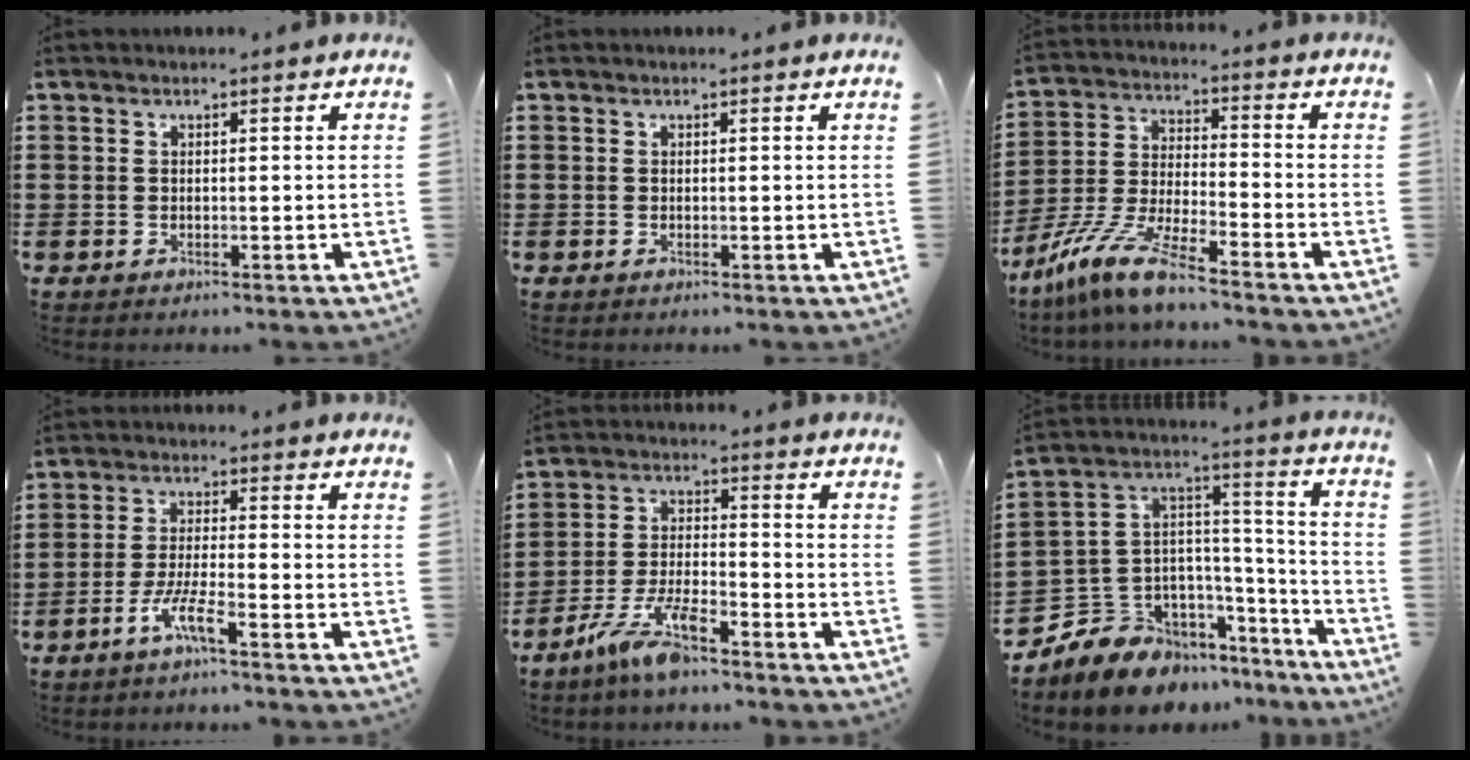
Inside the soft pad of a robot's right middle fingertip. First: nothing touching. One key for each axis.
{"total": 0.0}
{"total": 9.6, "fx": -8.2, "fy": 0.3, "fz": 5.0, "tx": -0.121, "ty": -0.002, "tz": -0.170}
{"total": 5.4, "fx": -3.5, "fy": 0.6, "fz": 4.0, "tx": -0.086, "ty": -0.004, "tz": -0.068}
{"total": 7.7, "fx": -5.9, "fy": 1.4, "fz": 4.8, "tx": -0.109, "ty": -0.004, "tz": -0.116}
{"total": 8.4, "fx": -6.6, "fy": 5.1, "fz": 0.0, "tx": -0.035, "ty": -0.009, "tz": -0.129}